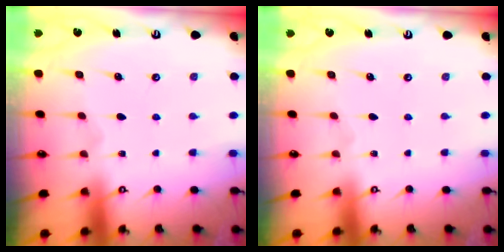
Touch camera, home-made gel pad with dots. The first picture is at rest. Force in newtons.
{"total": 0.0}